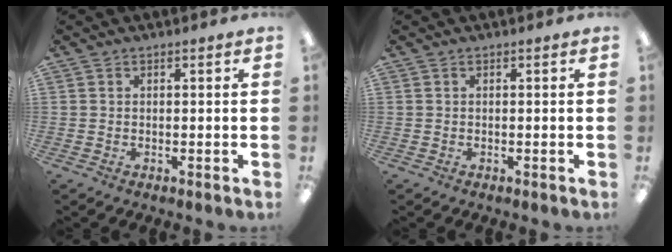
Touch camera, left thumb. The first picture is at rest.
{"total": 0.0}